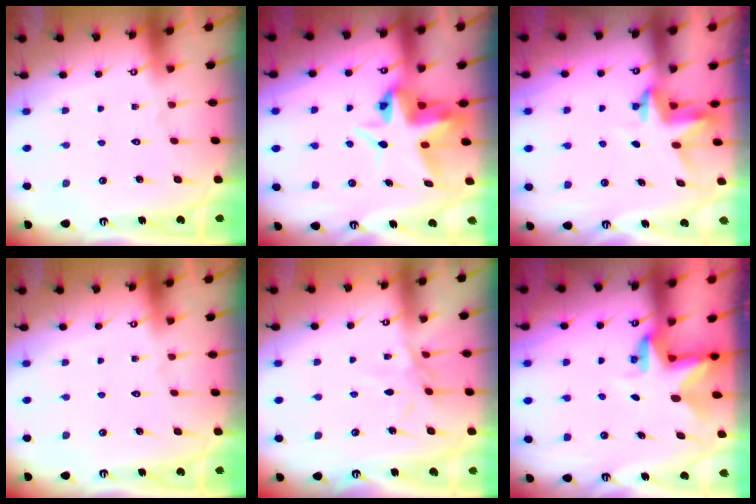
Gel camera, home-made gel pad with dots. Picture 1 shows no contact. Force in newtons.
{"total": 7.4, "press": 7.4, "slide": 0.7}
{"total": 3.4, "press": 3.4, "slide": 0.3}
{"total": 0.0}
{"total": 4.7, "press": 4.6, "slide": 0.5}
{"total": 3.5, "press": 3.5, "slide": 0.2}